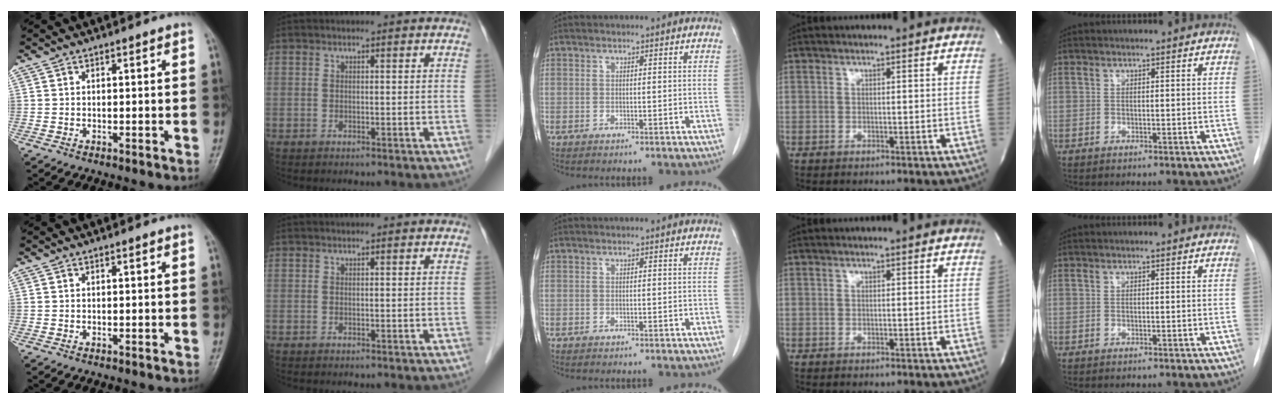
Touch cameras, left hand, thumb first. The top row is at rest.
{}